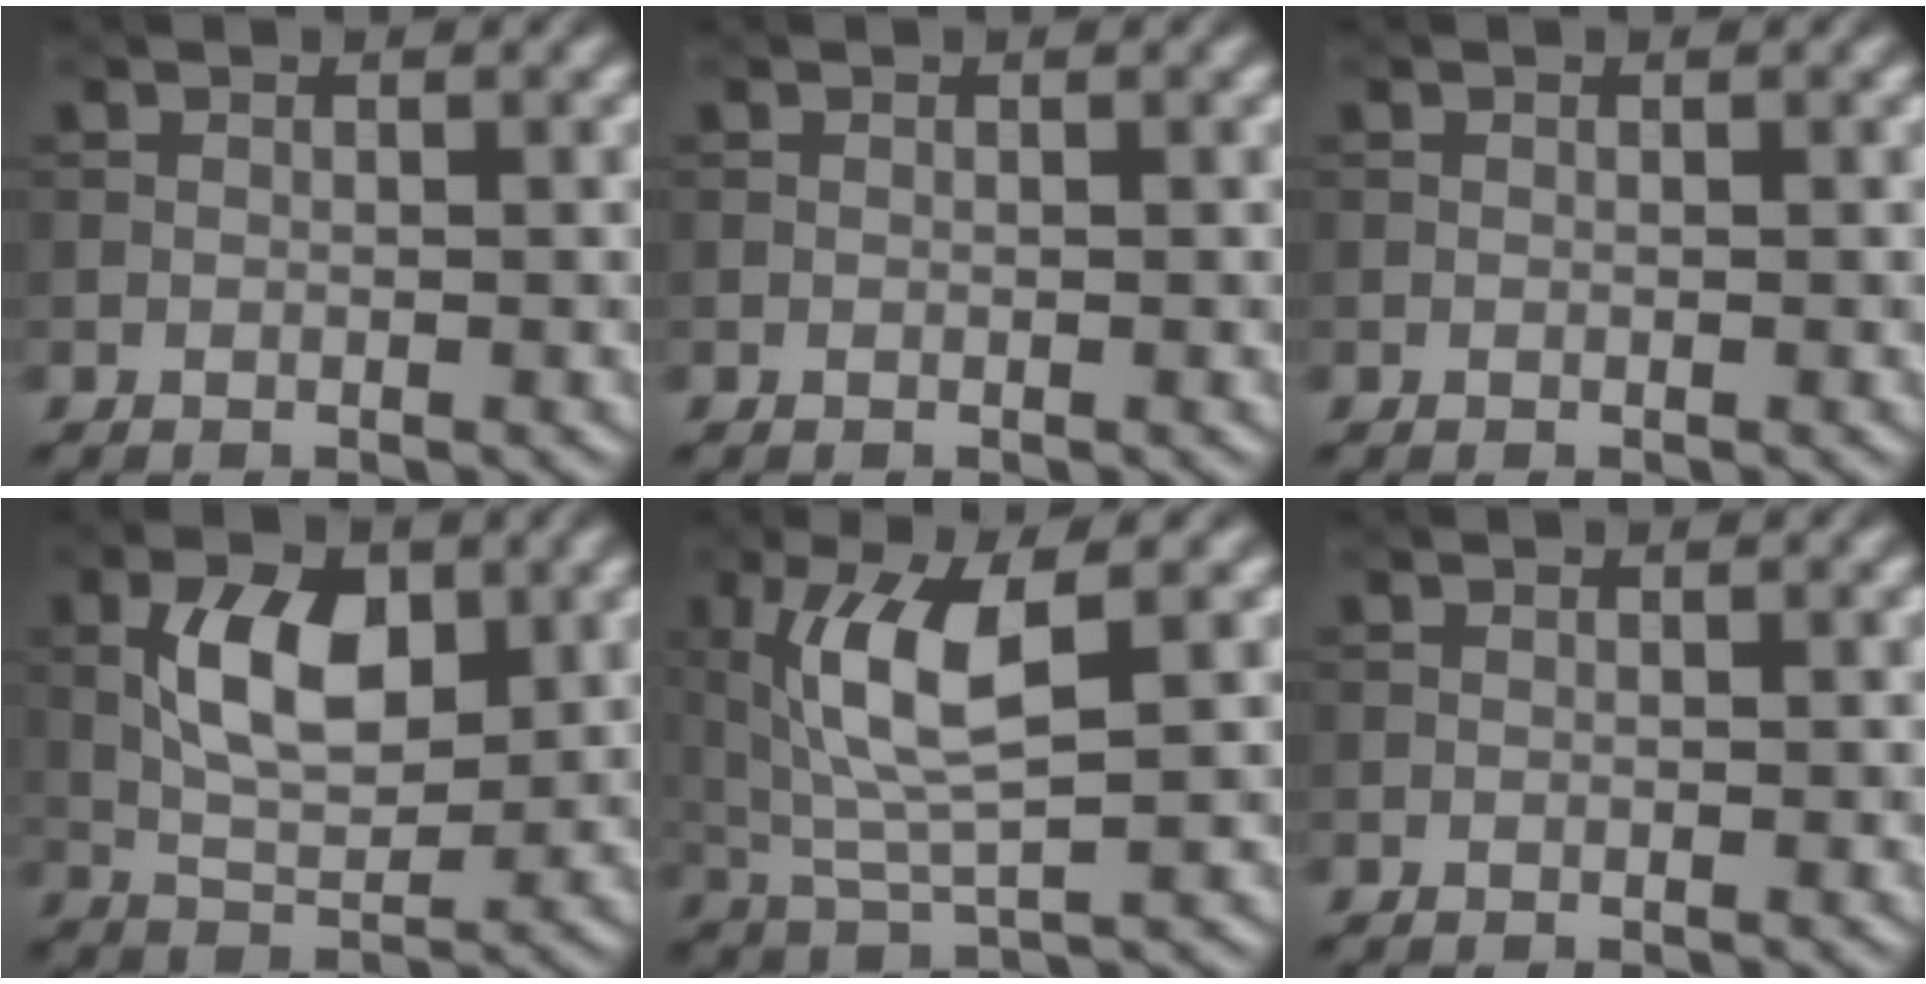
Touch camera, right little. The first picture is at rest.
{"total": 0.0}
{"total": 0.0}
{"total": 6.3, "force": [1.3, 3.3, 5.2], "torque": [-0.097, 0.003, 0.024]}
{"total": 7.2, "force": [1.8, 2.4, 6.5], "torque": [-0.139, 0.000, 0.037]}
{"total": 0.0}